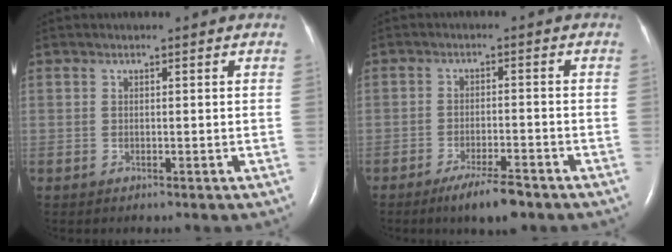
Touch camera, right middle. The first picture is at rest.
{"total": 6.0, "force": [-4.3, 0.8, 4.0], "torque": [-0.077, -0.009, -0.071]}